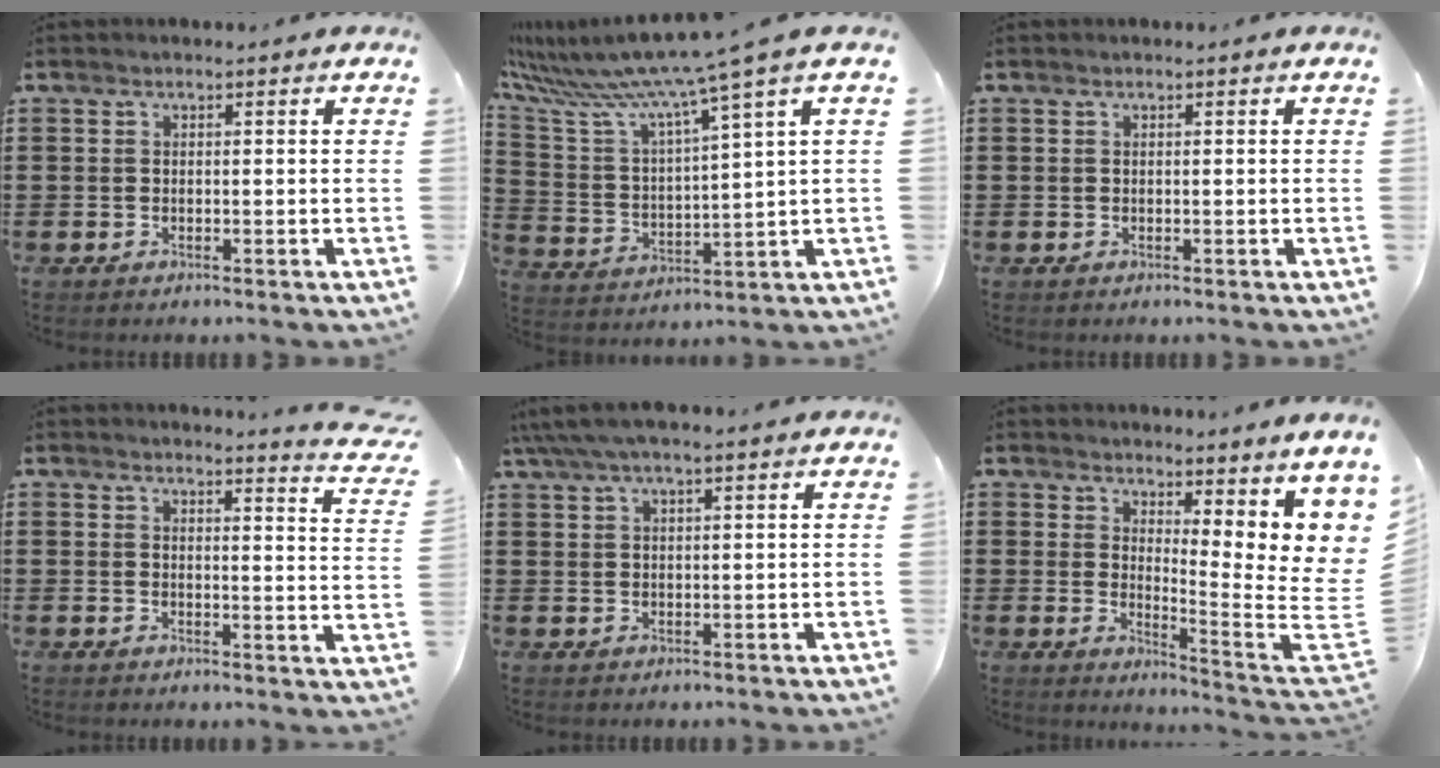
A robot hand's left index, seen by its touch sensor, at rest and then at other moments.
{"total": 9.2, "force": [7.6, -0.8, 5.2], "torque": [-0.134, -0.059, 0.118]}
{"total": 0.0}
{"total": 3.2, "force": [3.1, -0.4, 0.8], "torque": [-0.022, -0.020, 0.051]}
{"total": 3.4, "force": [2.4, 0.6, 2.4], "torque": [-0.051, 0.004, 0.044]}
{"total": 6.3, "force": [4.7, 1.3, 3.9], "torque": [-0.065, -0.060, 0.082]}